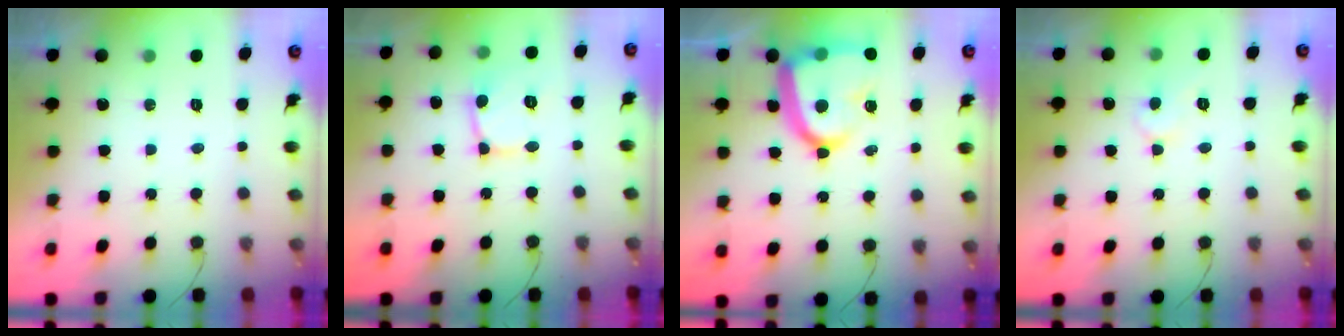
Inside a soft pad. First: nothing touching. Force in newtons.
{"total": 4.7, "press": 4.7, "slide": 0.7}
{"total": 18.0, "press": 17.9, "slide": 1.7}
{"total": 5.3, "press": 5.3, "slide": 0.4}